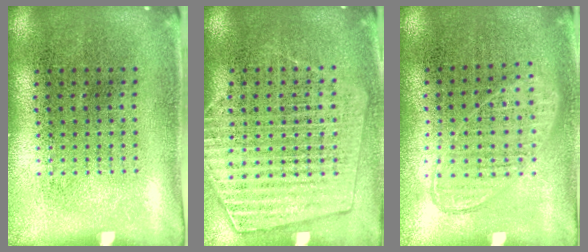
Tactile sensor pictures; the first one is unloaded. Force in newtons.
{"total": 1.3, "press": 1.2, "slide": 0.5}
{"total": 0.9, "press": 0.9, "slide": 0.3}